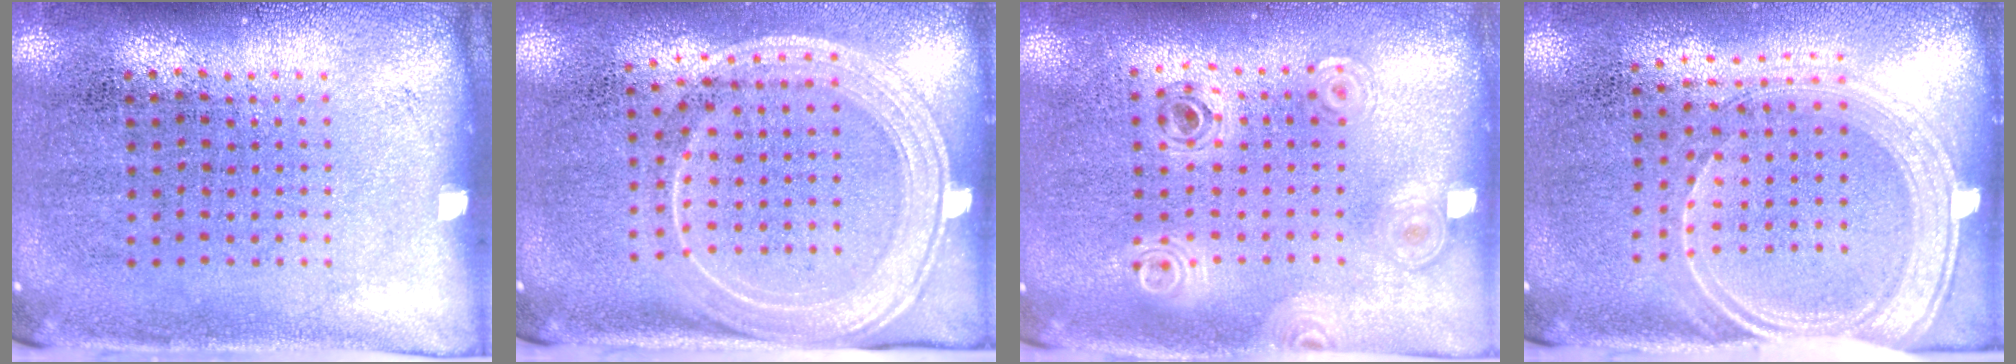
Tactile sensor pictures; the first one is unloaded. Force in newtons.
{"total": 2.1, "press": 1.8, "slide": 1.1}
{"total": 1.0, "press": 1.0, "slide": 0.2}
{"total": 2.1, "press": 1.7, "slide": 1.2}